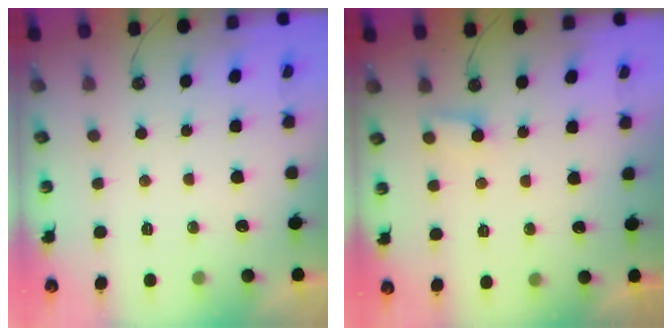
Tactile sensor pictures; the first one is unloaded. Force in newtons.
{"total": 5.0, "press": 5.0, "slide": 0.4}